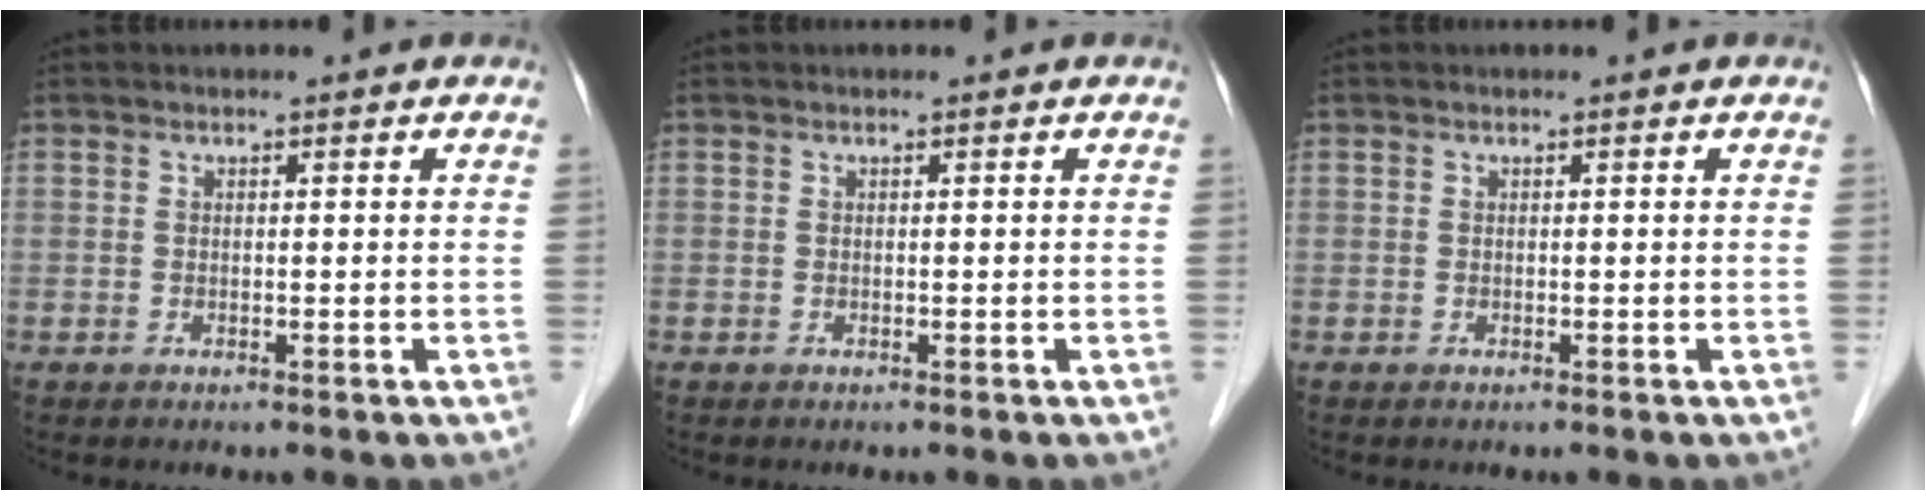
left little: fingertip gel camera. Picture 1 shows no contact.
{"total": 0.0}
{"total": 0.0}